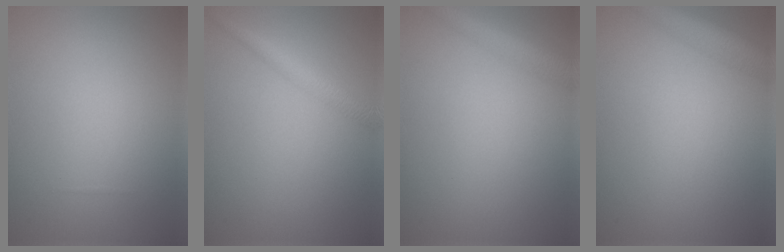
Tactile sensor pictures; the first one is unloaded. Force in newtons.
{"total": 2.2, "press": 2.2, "slide": 0.1}
{"total": 3.0, "press": 3.0, "slide": 0.1}
{"total": 4.0, "press": 4.0, "slide": 0.3}